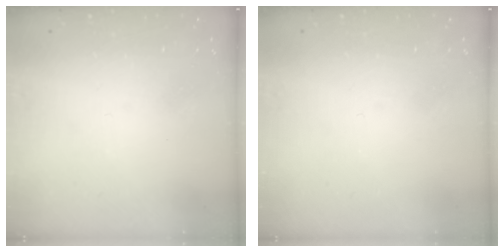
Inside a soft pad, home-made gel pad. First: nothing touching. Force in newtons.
{"total": 0.0}